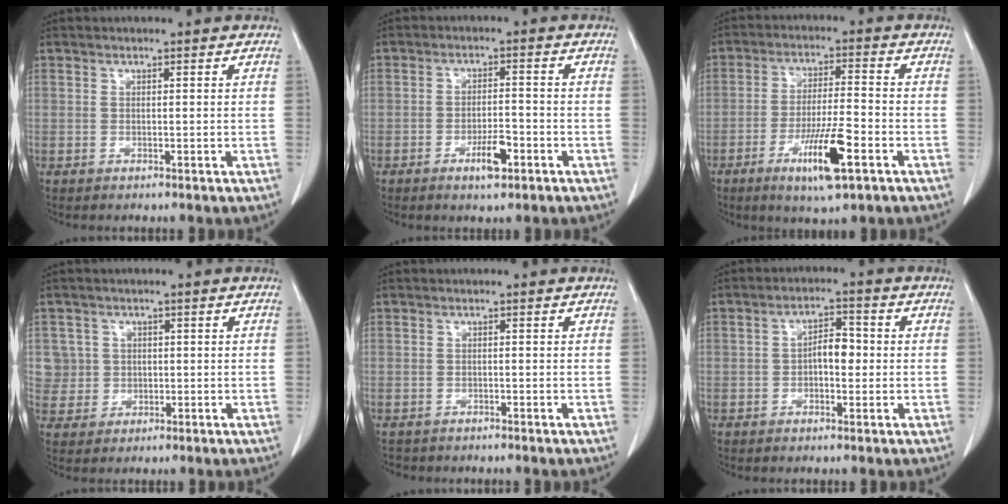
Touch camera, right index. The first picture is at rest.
{"total": 4.4, "force": [-2.4, 1.2, 3.5], "torque": [-0.061, 0.001, -0.038]}
{"total": 9.9, "force": [-4.7, 1.1, 8.6], "torque": [-0.155, -0.014, -0.077]}
{"total": 4.0, "force": [0.7, 3.9, -0.3], "torque": [0.021, 0.008, 0.017]}
{"total": 1.5, "force": [-1.3, 0.7, -0.2], "torque": [-0.006, -0.002, -0.022]}
{"total": 4.1, "force": [-0.4, 1.9, 3.7], "torque": [-0.060, 0.013, -0.007]}